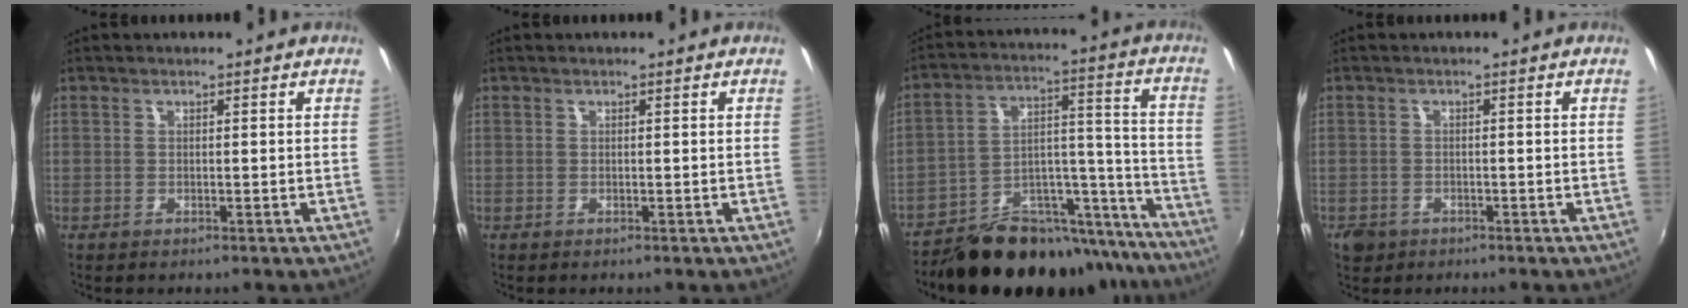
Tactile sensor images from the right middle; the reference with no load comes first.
{"total": 0.0}
{"total": 23.2, "force": [-19.2, 9.3, 9.1], "torque": [-0.126, 0.056, -0.260]}
{"total": 2.9, "force": [-1.7, 2.2, 0.9], "torque": [-0.029, -0.002, -0.027]}